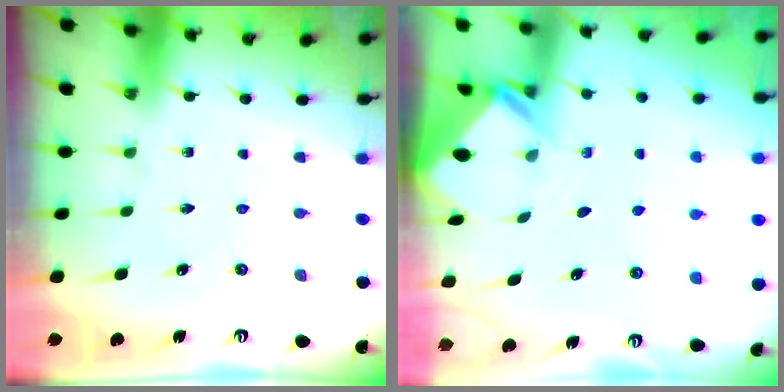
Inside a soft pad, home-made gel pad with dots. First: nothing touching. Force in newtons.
{"total": 2.6, "press": 2.6, "slide": 0.2}